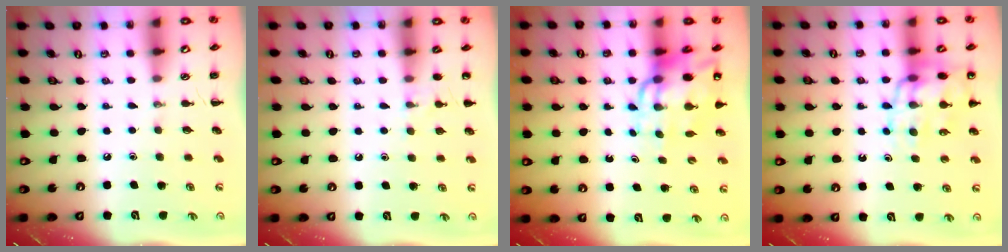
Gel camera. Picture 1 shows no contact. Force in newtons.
{"total": 5.6, "press": 5.4, "slide": 1.6}
{"total": 13.4, "press": 12.8, "slide": 4.1}
{"total": 17.8, "press": 17.4, "slide": 3.5}